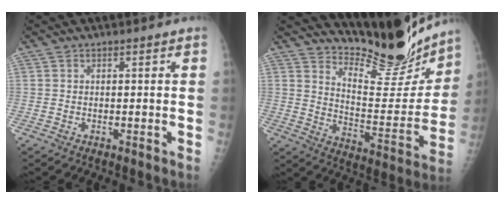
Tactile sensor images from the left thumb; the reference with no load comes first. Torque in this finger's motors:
{"motor_torque": [0.25, -0.16, 0.13, -0.25, -0.04]}